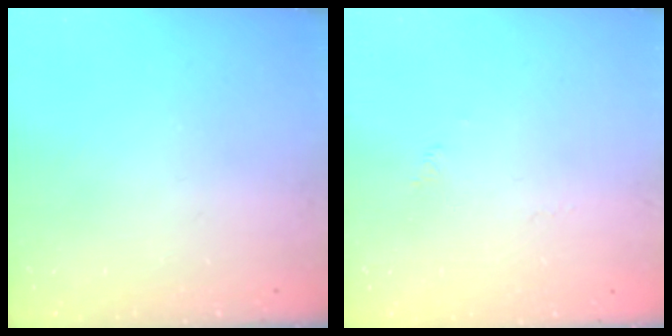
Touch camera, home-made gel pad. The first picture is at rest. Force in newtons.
{"total": 1.7, "press": 1.6, "slide": 0.4}